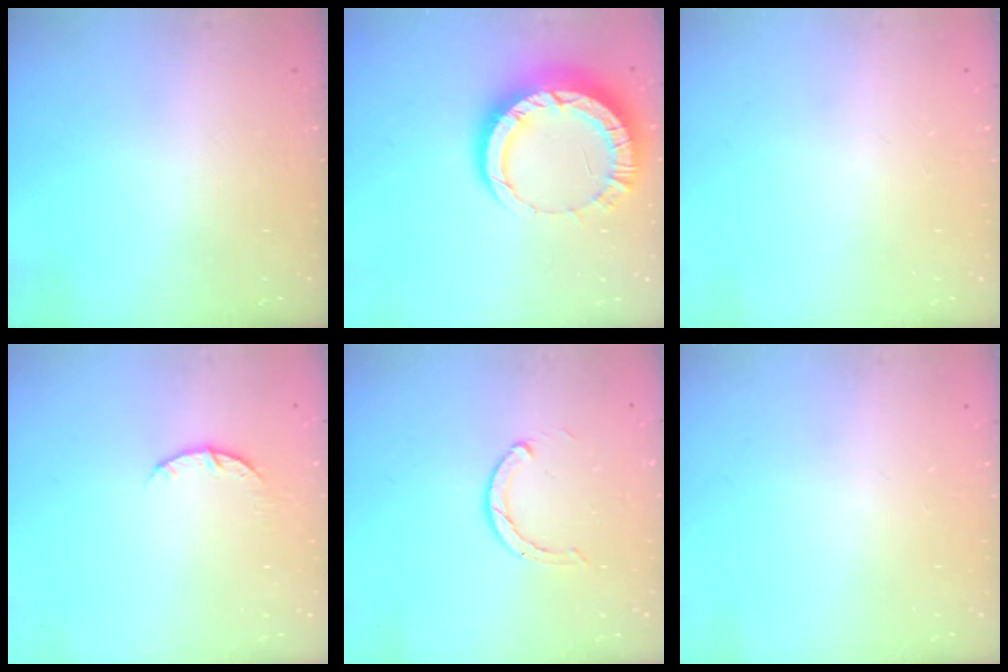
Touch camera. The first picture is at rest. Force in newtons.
{"total": 12.4, "press": 12.3, "slide": 1.2}
{"total": 0.0}
{"total": 4.3, "press": 4.2, "slide": 0.6}
{"total": 2.2, "press": 2.2, "slide": 0.3}
{"total": 0.0}